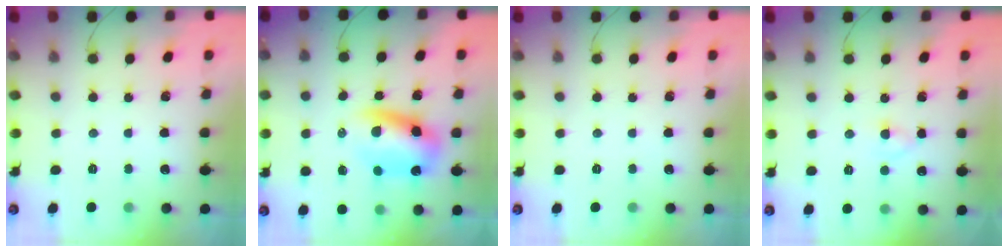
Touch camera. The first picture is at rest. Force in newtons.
{"total": 10.0, "press": 9.6, "slide": 2.9}
{"total": 0.0}
{"total": 2.6, "press": 2.4, "slide": 1.0}